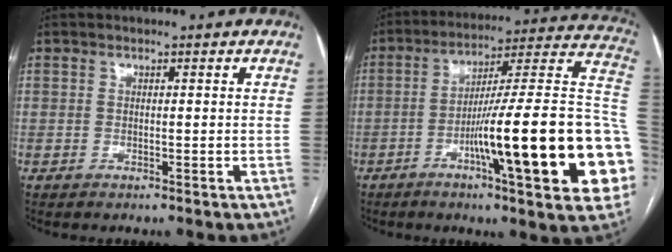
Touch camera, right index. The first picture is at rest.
{"total": 27.1, "force": [-6.7, 1.7, 26.3], "torque": [-0.277, 0.007, -0.104]}